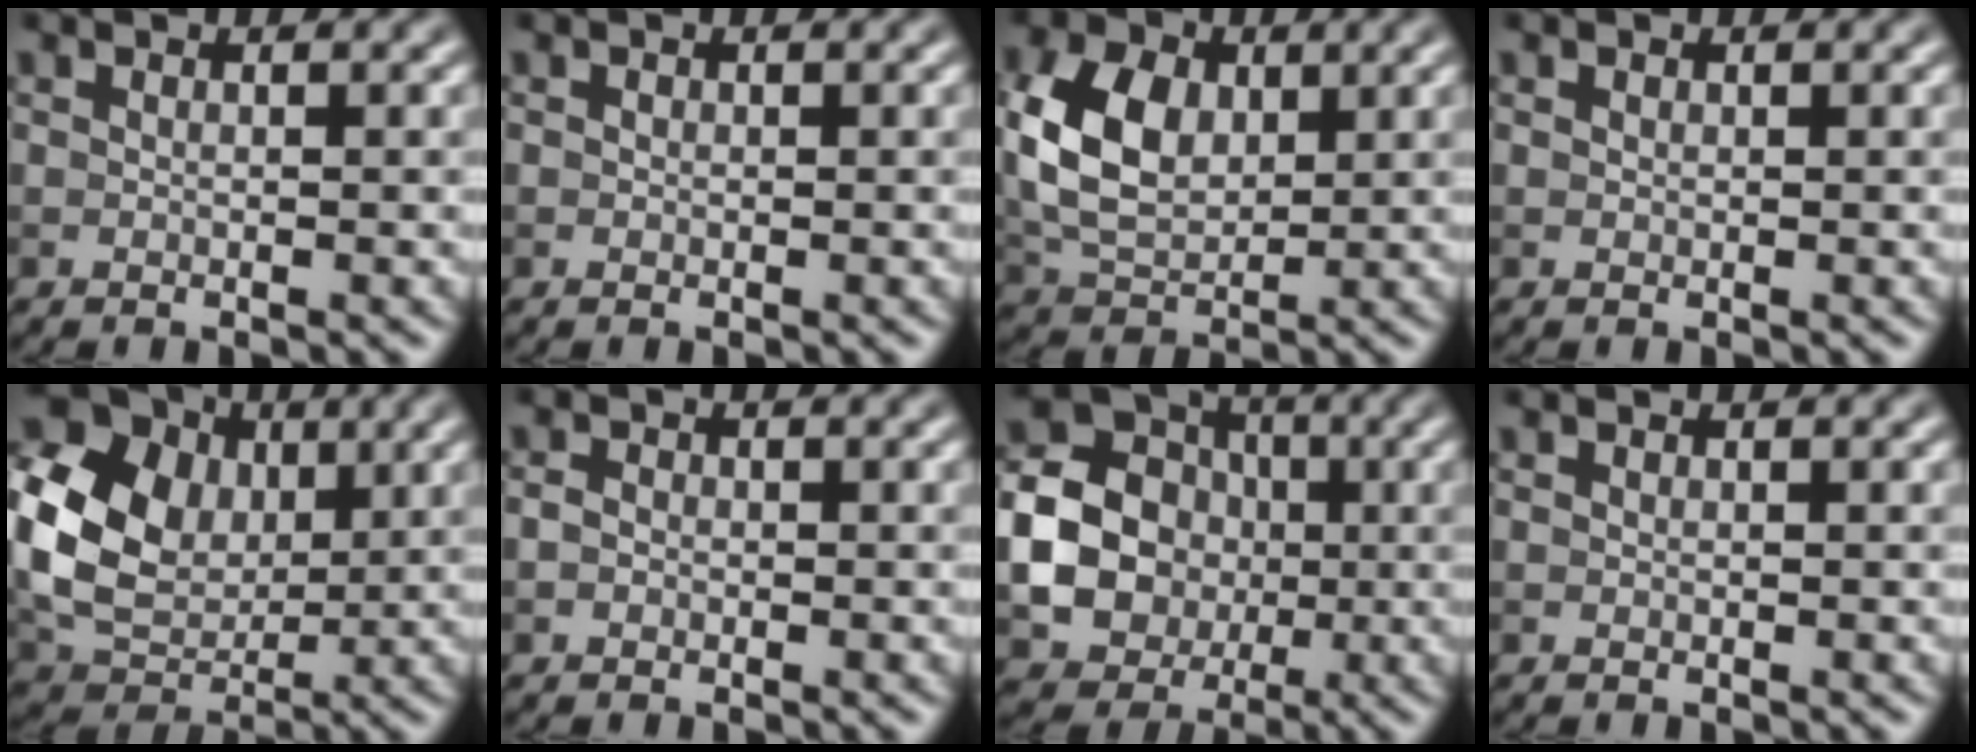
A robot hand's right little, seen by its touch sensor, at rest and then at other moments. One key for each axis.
{"total": 0.0}
{"total": 7.4, "fx": 1.2, "fy": 5.1, "fz": 5.2, "tx": -0.118, "ty": 0.010, "tz": 0.020}
{"total": 0.0}
{"total": 11.9, "fx": 1.3, "fy": 9.3, "fz": 7.4, "tx": -0.166, "ty": 0.007, "tz": 0.022}
{"total": 0.8, "fx": -0.4, "fy": 0.6, "fz": 0.3, "tx": -0.007, "ty": -0.001, "tz": -0.010}
{"total": 9.5, "fx": -0.9, "fy": 8.1, "fz": 4.9, "tx": -0.082, "ty": -0.006, "tz": -0.031}
{"total": 0.0}